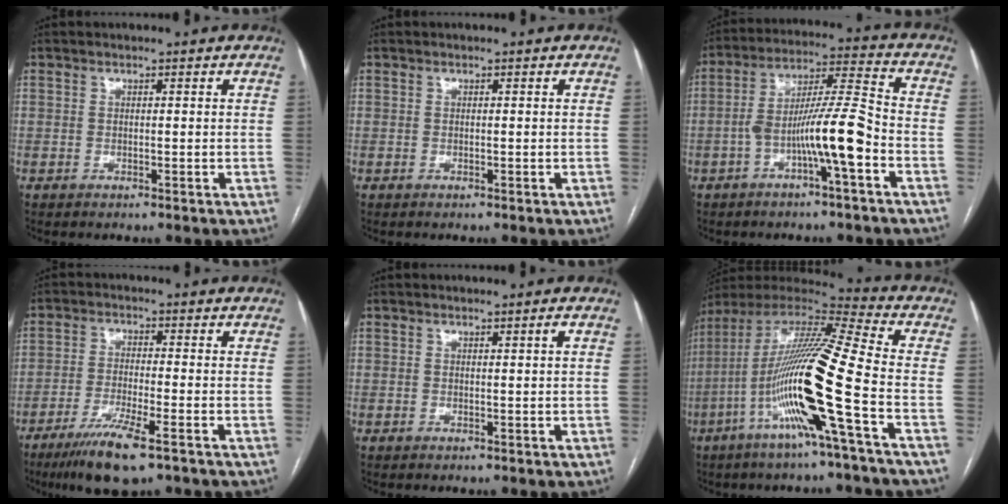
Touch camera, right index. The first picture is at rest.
{"total": 0.0}
{"total": 10.8, "force": [-4.1, 0.4, 10.0], "torque": [-0.185, 0.023, -0.071]}
{"total": 8.4, "force": [-5.3, 0.7, 6.4], "torque": [-0.120, -0.022, -0.091]}
{"total": 0.7, "force": [0.4, -0.2, 0.6], "torque": [-0.011, -0.003, 0.006]}
{"total": 19.3, "force": [-6.1, -0.7, 18.3], "torque": [-0.362, -0.008, -0.129]}